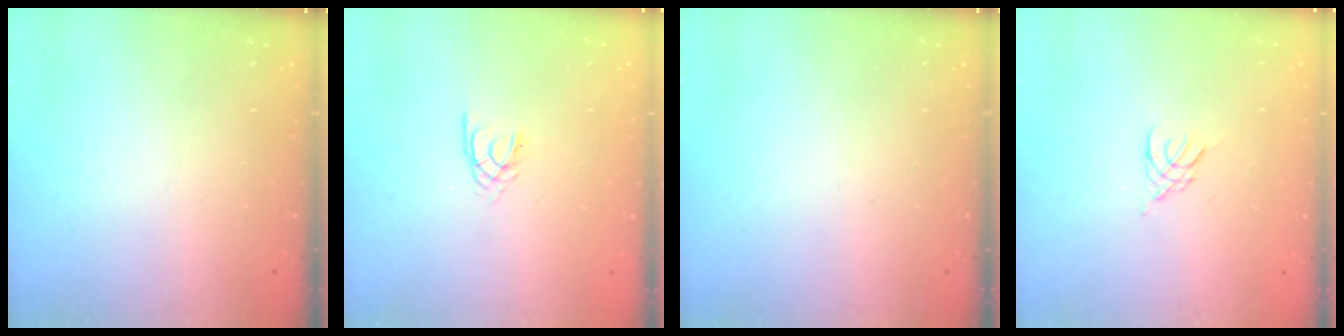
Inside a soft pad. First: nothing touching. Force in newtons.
{"total": 1.7, "press": 1.7, "slide": 0.3}
{"total": 0.0}
{"total": 2.4, "press": 2.3, "slide": 0.5}